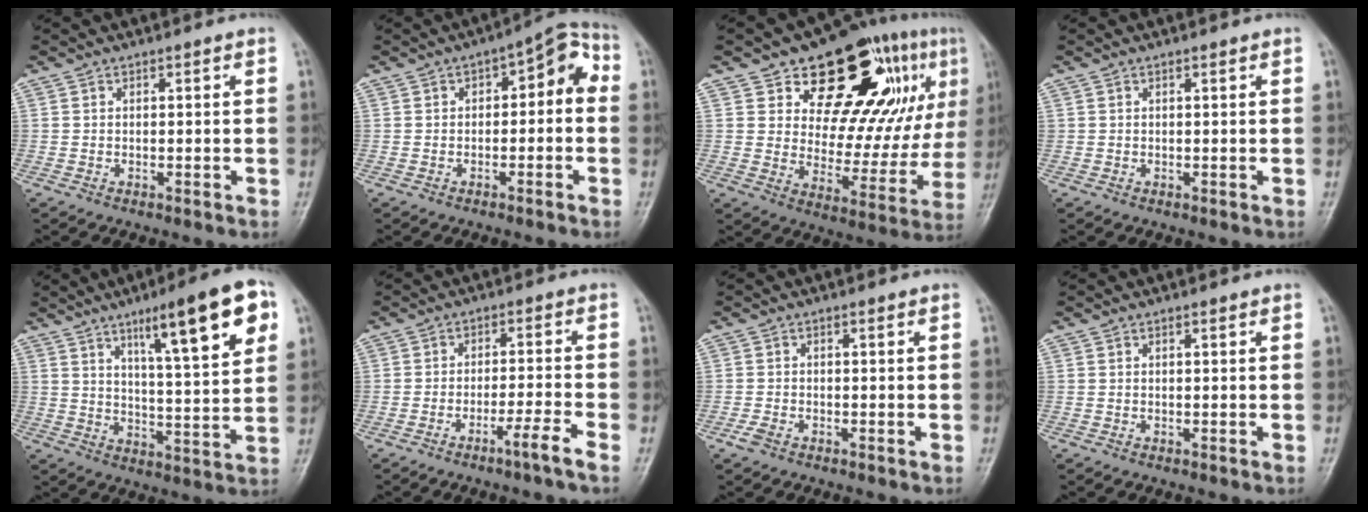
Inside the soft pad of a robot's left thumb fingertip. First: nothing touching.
{"total": 7.5, "force": [-0.1, 4.2, 6.2], "torque": [-0.041, 0.039, -0.015]}
{"total": 24.3, "force": [11.0, 12.4, 17.7], "torque": [-0.186, -0.019, 0.168]}
{"total": 0.0}
{"total": 17.0, "force": [8.3, 3.2, 14.5], "torque": [-0.197, -0.027, 0.126]}
{"total": 4.4, "force": [-3.1, -0.7, 3.0], "torque": [-0.063, 0.019, -0.057]}
{"total": 1.7, "force": [-1.1, 0.9, 0.8], "torque": [-0.023, 0.000, -0.023]}
{"total": 0.0}